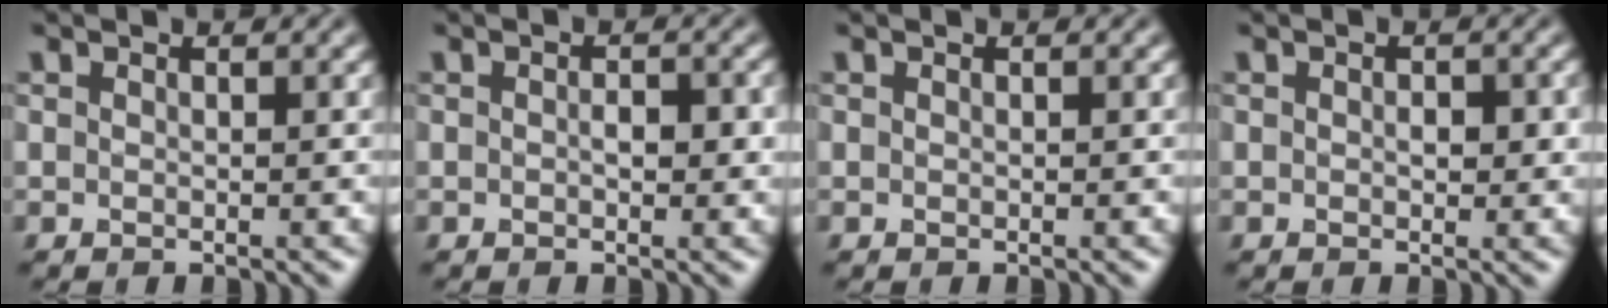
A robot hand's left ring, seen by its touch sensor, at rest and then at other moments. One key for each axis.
{"total": 1.9, "fx": -0.1, "fy": 1.0, "fz": 1.6, "tx": -0.021, "ty": 0.000, "tz": -0.002}
{"total": 0.0}
{"total": 1.5, "fx": 0.1, "fy": 0.9, "fz": 1.2, "tx": -0.014, "ty": -0.001, "tz": -0.001}